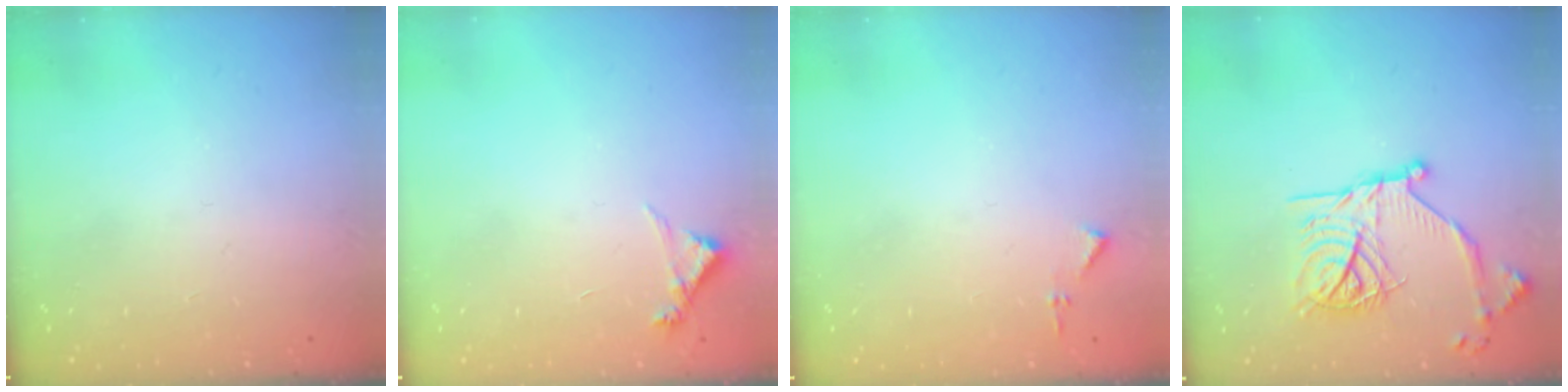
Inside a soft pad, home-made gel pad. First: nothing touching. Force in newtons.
{"total": 5.0, "press": 5.0, "slide": 0.5}
{"total": 4.4, "press": 4.4, "slide": 0.6}
{"total": 19.4, "press": 19.3, "slide": 1.5}